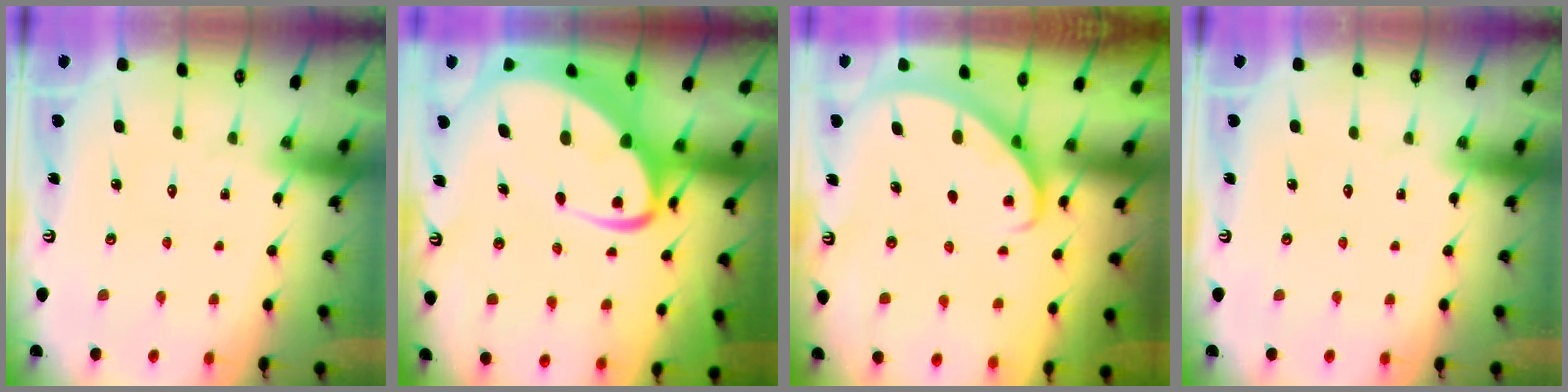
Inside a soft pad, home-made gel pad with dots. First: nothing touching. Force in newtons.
{"total": 8.6, "press": 8.5, "slide": 0.9}
{"total": 2.3, "press": 2.3, "slide": 0.2}
{"total": 0.0}